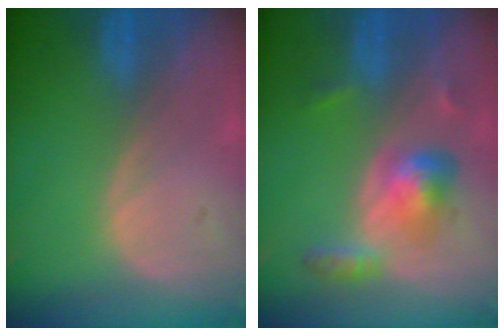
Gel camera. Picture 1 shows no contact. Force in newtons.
{"total": 6.1, "press": 5.5, "slide": 2.7}